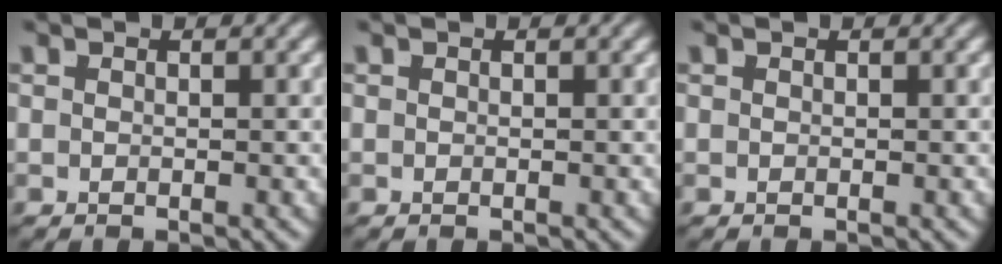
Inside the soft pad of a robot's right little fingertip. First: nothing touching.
{"total": 0.0}
{"total": 0.0}